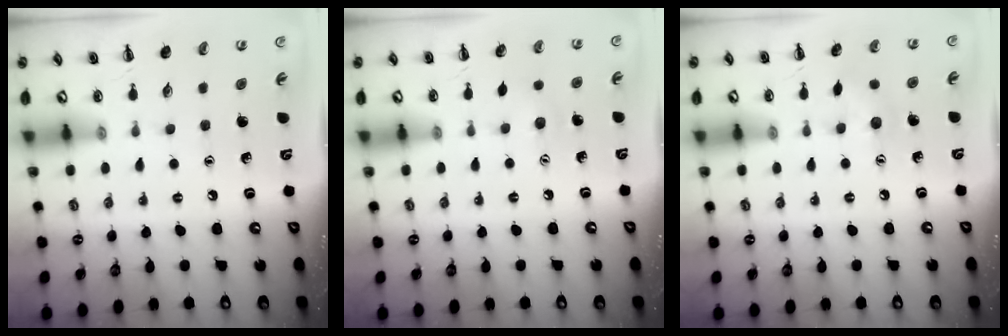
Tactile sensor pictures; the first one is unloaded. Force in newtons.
{"total": 2.9, "press": 2.8, "slide": 0.7}
{"total": 6.5, "press": 6.4, "slide": 1.1}